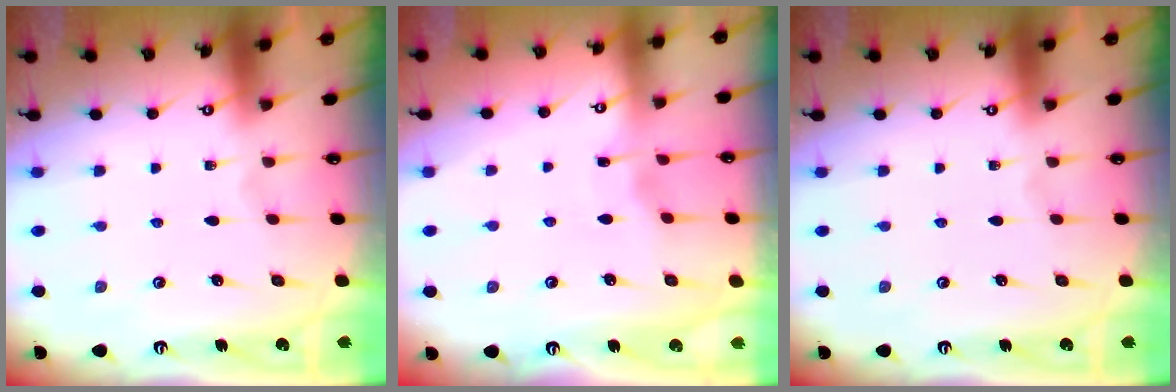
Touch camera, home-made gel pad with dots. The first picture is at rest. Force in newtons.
{"total": 2.5, "press": 2.5, "slide": 0.2}
{"total": 0.0}